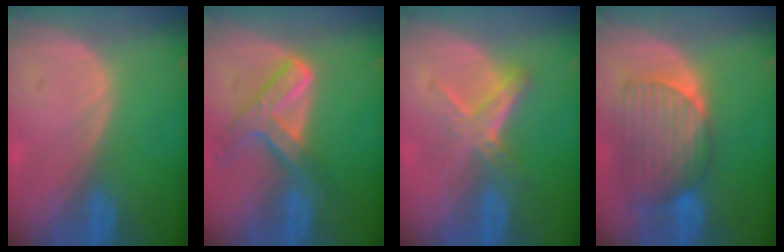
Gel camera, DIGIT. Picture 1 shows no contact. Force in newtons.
{"total": 7.9, "press": 6.4, "slide": 4.5}
{"total": 5.0, "press": 4.9, "slide": 0.8}
{"total": 9.0, "press": 8.4, "slide": 3.3}